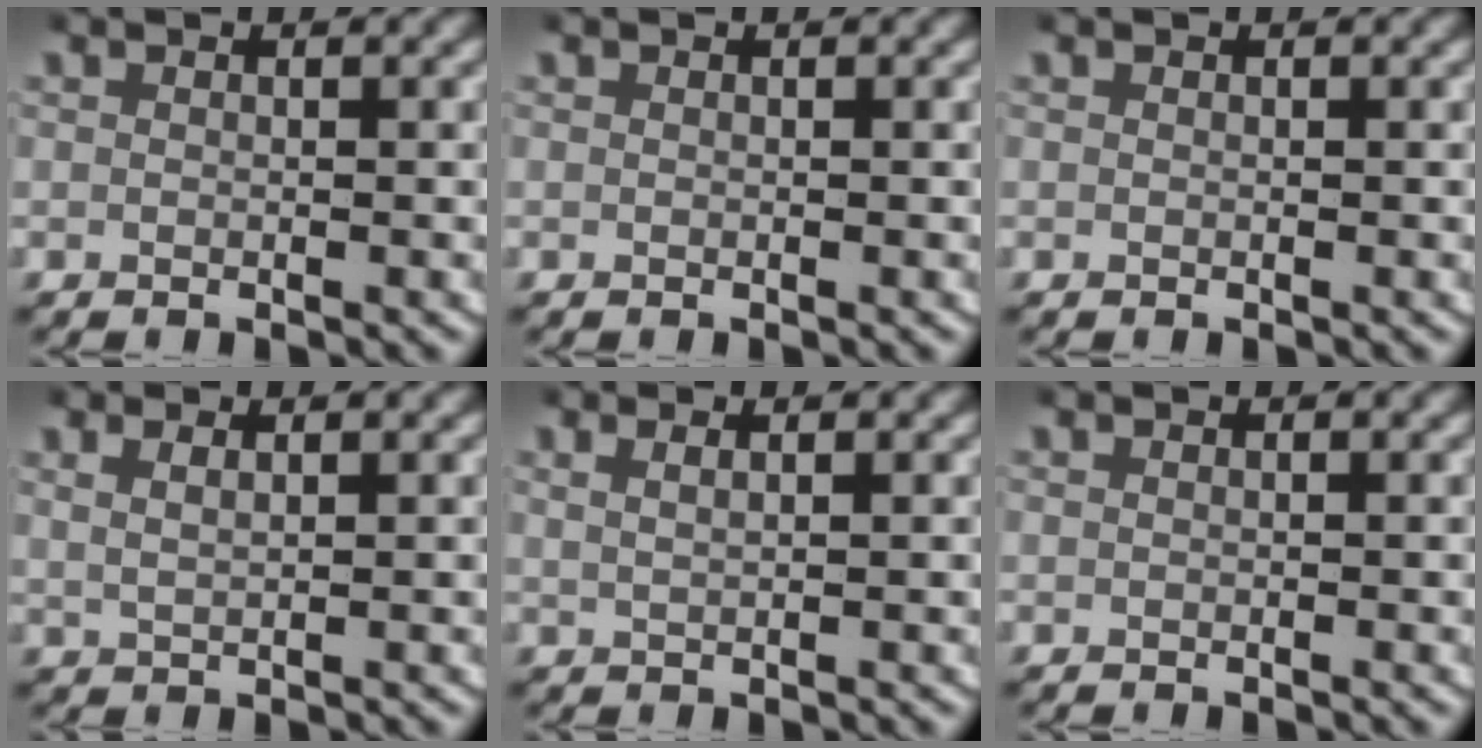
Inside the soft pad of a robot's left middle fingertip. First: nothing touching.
{"total": 0.0}
{"total": 0.0}
{"total": 1.3, "force": [1.0, 0.4, 0.8], "torque": [-0.020, -0.002, 0.024]}
{"total": 1.1, "force": [0.8, 0.1, 0.7], "torque": [-0.016, -0.001, 0.018]}
{"total": 0.0}